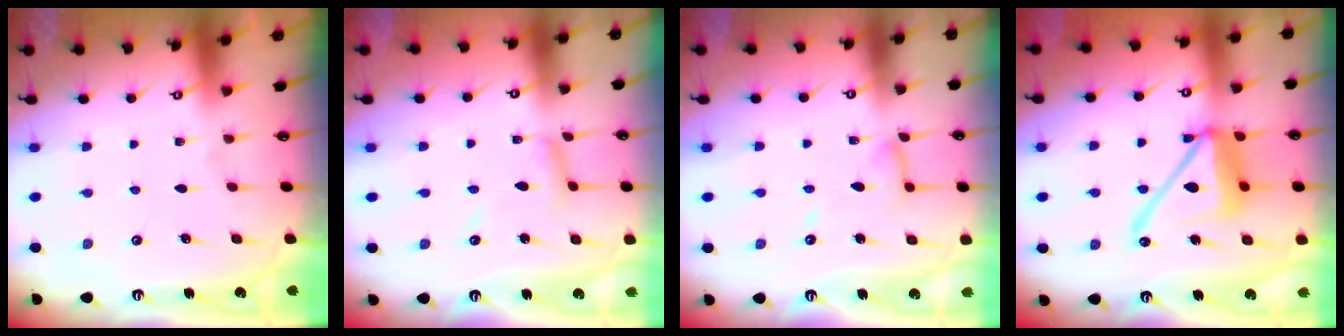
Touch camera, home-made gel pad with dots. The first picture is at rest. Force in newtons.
{"total": 7.2, "press": 7.2, "slide": 0.5}
{"total": 7.0, "press": 7.0, "slide": 0.6}
{"total": 14.6, "press": 14.5, "slide": 1.8}